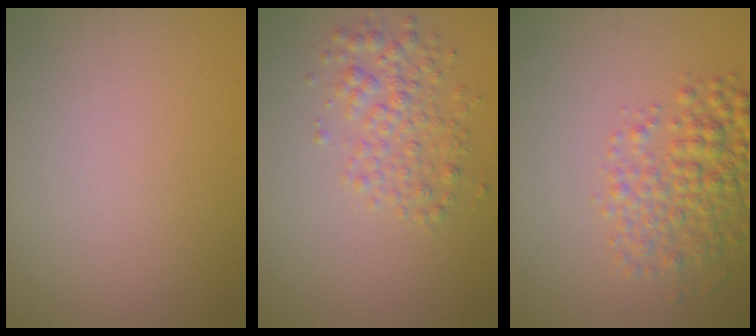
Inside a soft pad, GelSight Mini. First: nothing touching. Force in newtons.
{"total": 3.0, "press": 3.0, "slide": 0.0}
{"total": 4.5, "press": 4.5, "slide": 0.1}